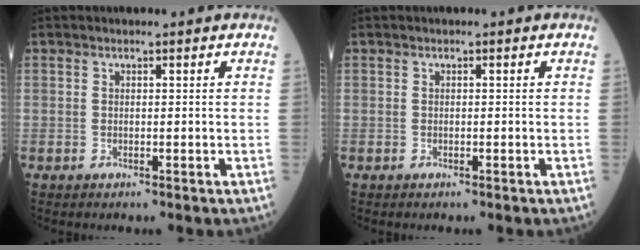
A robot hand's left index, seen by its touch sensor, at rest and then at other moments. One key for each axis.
{"total": 0.0}